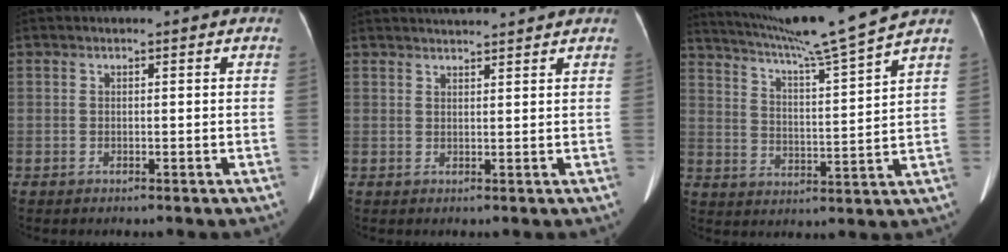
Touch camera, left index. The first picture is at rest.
{"total": 5.2, "force": [5.0, -0.2, 1.3], "torque": [-0.022, 0.027, 0.069]}
{"total": 14.6, "force": [12.8, -3.0, 6.4], "torque": [-0.116, -0.025, 0.201]}